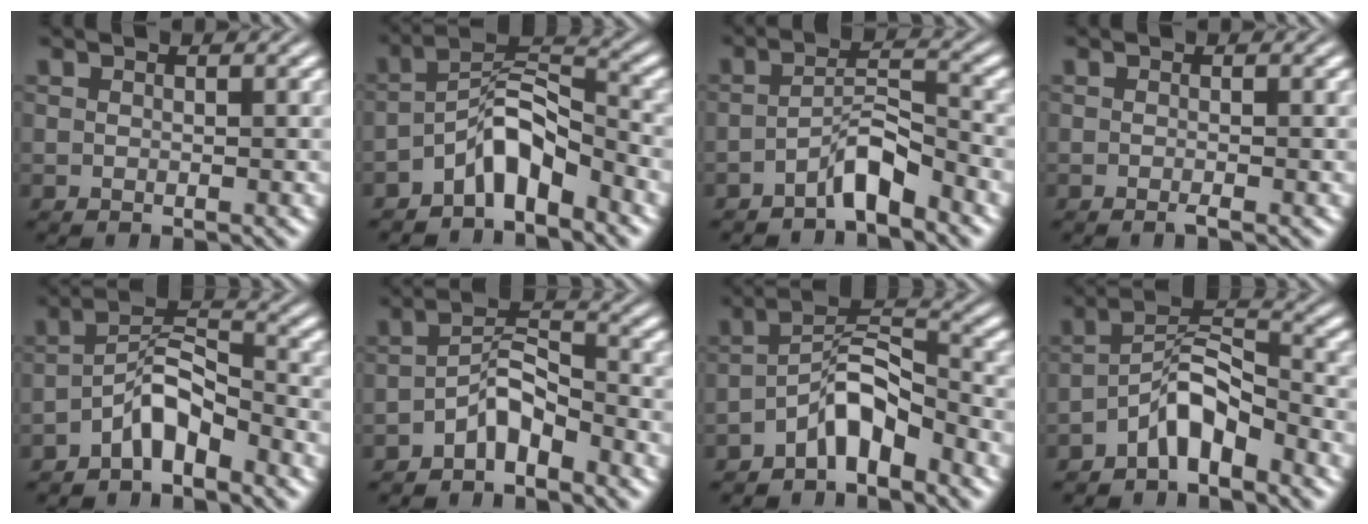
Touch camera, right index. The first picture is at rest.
{"total": 5.1, "force": [-2.6, 2.2, 3.9], "torque": [-0.053, -0.014, -0.038]}
{"total": 3.4, "force": [-2.7, 0.1, 2.1], "torque": [-0.015, -0.009, -0.041]}
{"total": 0.8, "force": [-0.7, -0.1, 0.4], "torque": [-0.005, 0.003, -0.014]}
{"total": 3.9, "force": [-2.3, 1.4, 2.9], "torque": [-0.032, -0.007, -0.036]}
{"total": 3.5, "force": [-2.4, 1.2, 2.2], "torque": [-0.019, -0.008, -0.041]}
{"total": 4.6, "force": [-2.4, 1.7, 3.5], "torque": [-0.046, -0.012, -0.035]}
{"total": 4.2, "force": [-2.4, 1.5, 3.2], "torque": [-0.039, -0.010, -0.036]}